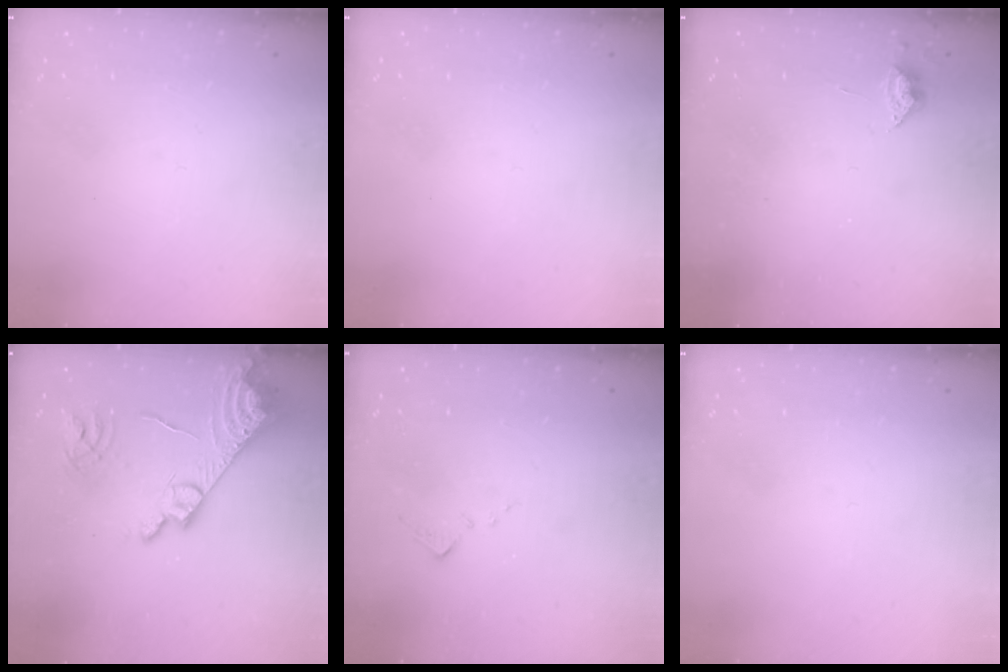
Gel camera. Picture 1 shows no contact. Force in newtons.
{"total": 0.0}
{"total": 5.8, "press": 5.8, "slide": 0.8}
{"total": 17.3, "press": 17.2, "slide": 1.8}
{"total": 6.5, "press": 6.5, "slide": 0.7}
{"total": 0.0}